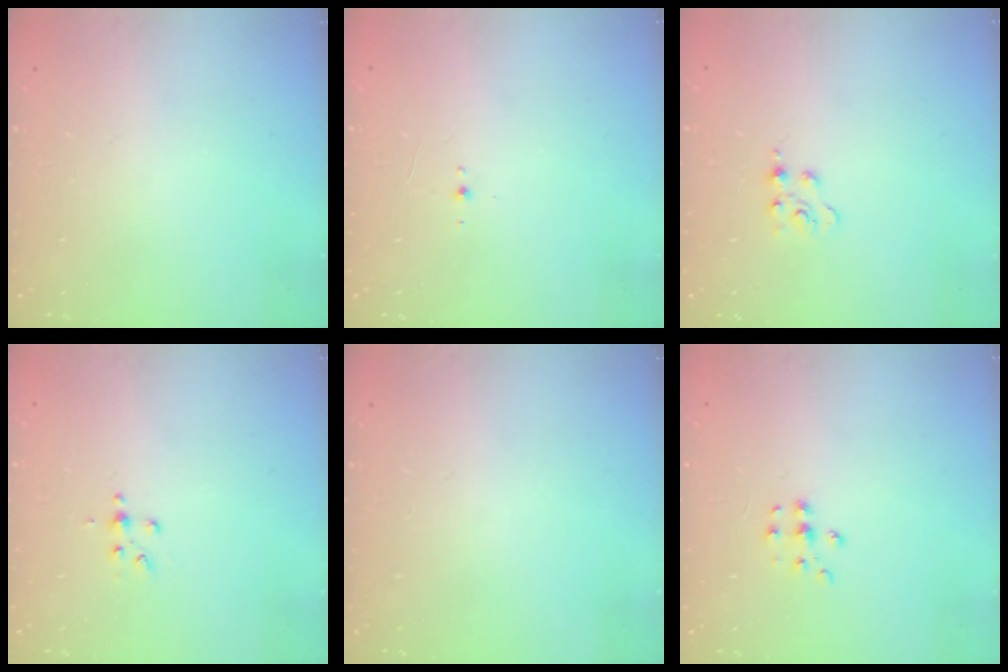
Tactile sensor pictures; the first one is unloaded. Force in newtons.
{"total": 3.2, "press": 3.2, "slide": 0.4}
{"total": 2.4, "press": 2.4, "slide": 0.3}
{"total": 2.5, "press": 2.4, "slide": 0.3}
{"total": 0.0}
{"total": 6.2, "press": 6.1, "slide": 0.8}